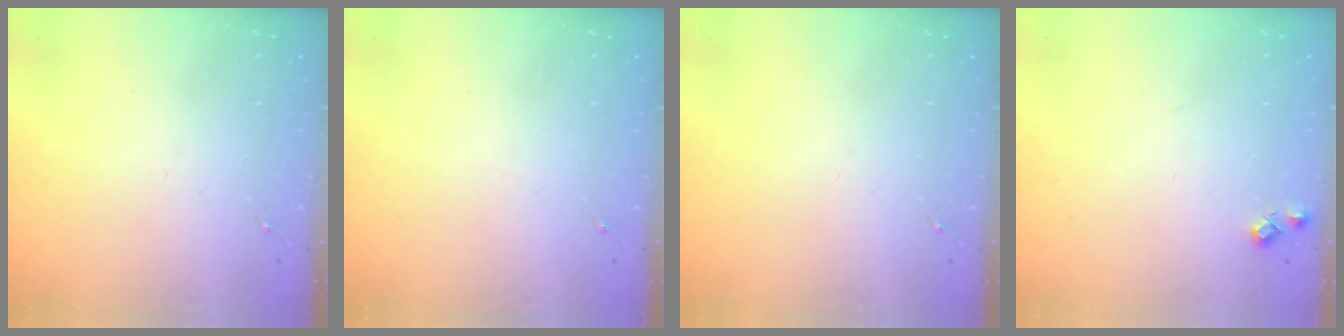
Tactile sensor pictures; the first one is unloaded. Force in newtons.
{"total": 0.0}
{"total": 0.0}
{"total": 6.6, "press": 6.6, "slide": 0.6}